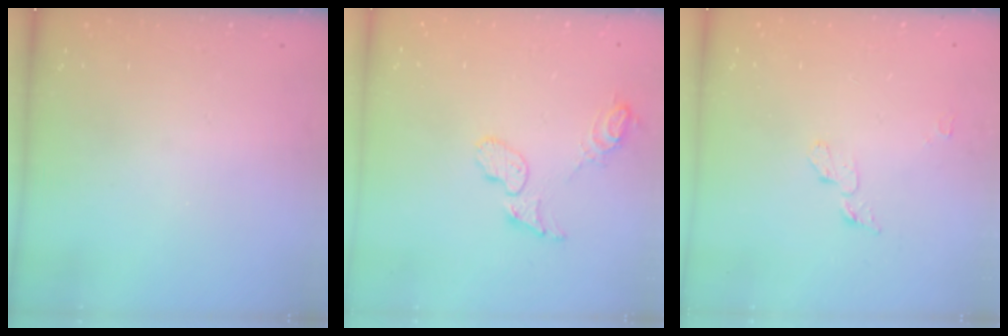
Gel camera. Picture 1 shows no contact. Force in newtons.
{"total": 7.7, "press": 7.7, "slide": 0.4}
{"total": 4.3, "press": 4.3, "slide": 0.5}